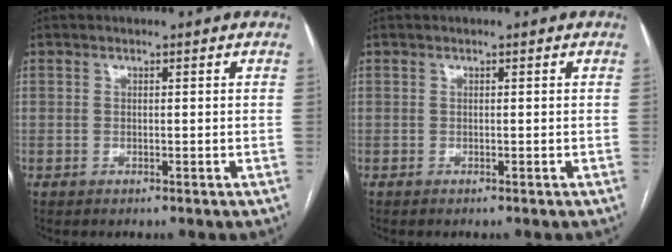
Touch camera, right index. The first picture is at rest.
{"total": 0.0}